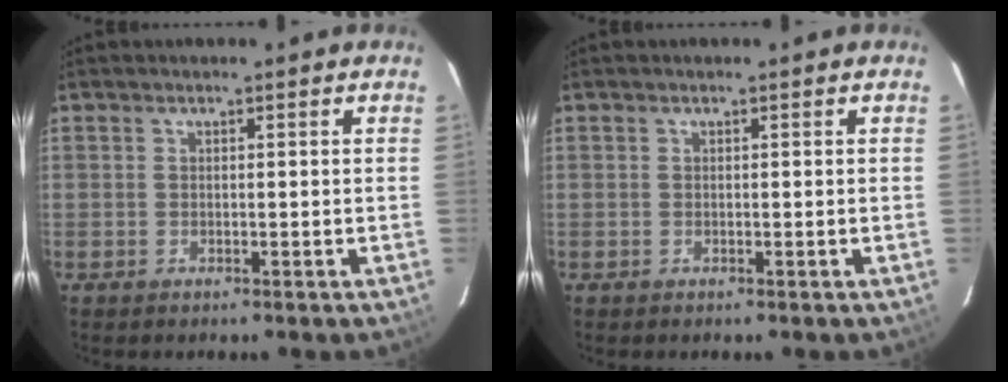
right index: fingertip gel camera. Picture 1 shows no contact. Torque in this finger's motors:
{"motor_torque": [0.00, 0.00, 0.00, 0.00]}